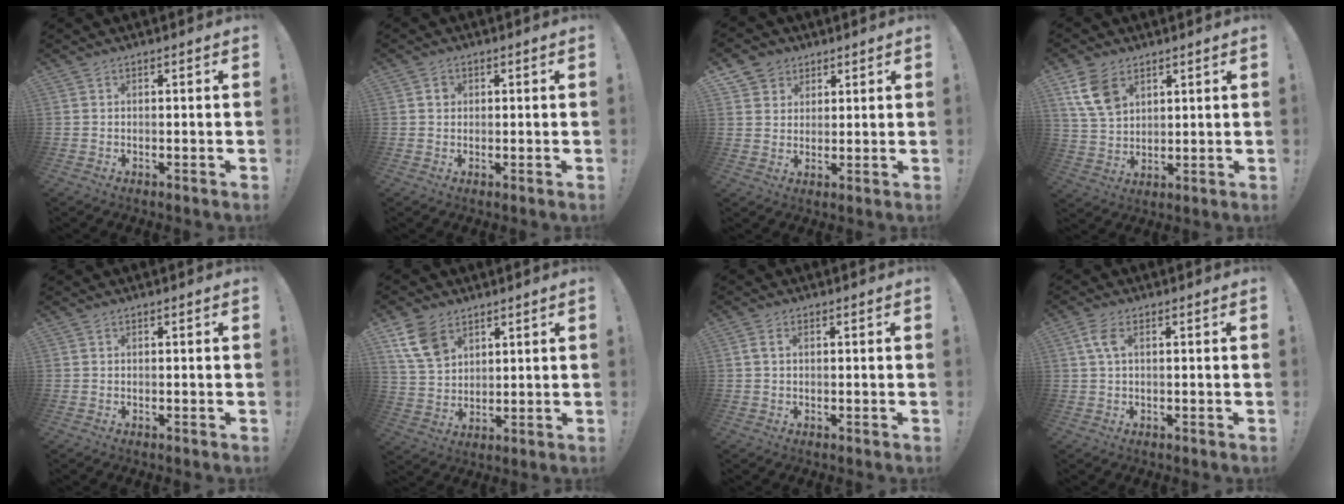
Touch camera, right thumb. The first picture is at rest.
{"total": 1.8, "force": [0.3, 1.7, 0.6], "torque": [0.004, -0.002, 0.003]}
{"total": 5.2, "force": [2.8, 4.4, 0.4], "torque": [-0.004, -0.019, 0.055]}
{"total": 10.6, "force": [5.5, 7.1, 5.7], "torque": [-0.111, -0.014, 0.111]}
{"total": 0.0}
{"total": 11.0, "force": [6.4, 7.2, 5.3], "torque": [-0.101, -0.019, 0.130]}
{"total": 2.0, "force": [0.6, 1.3, 1.5], "torque": [-0.034, 0.006, 0.013]}
{"total": 4.3, "force": [1.0, 1.8, 3.8], "torque": [-0.085, 0.004, 0.018]}